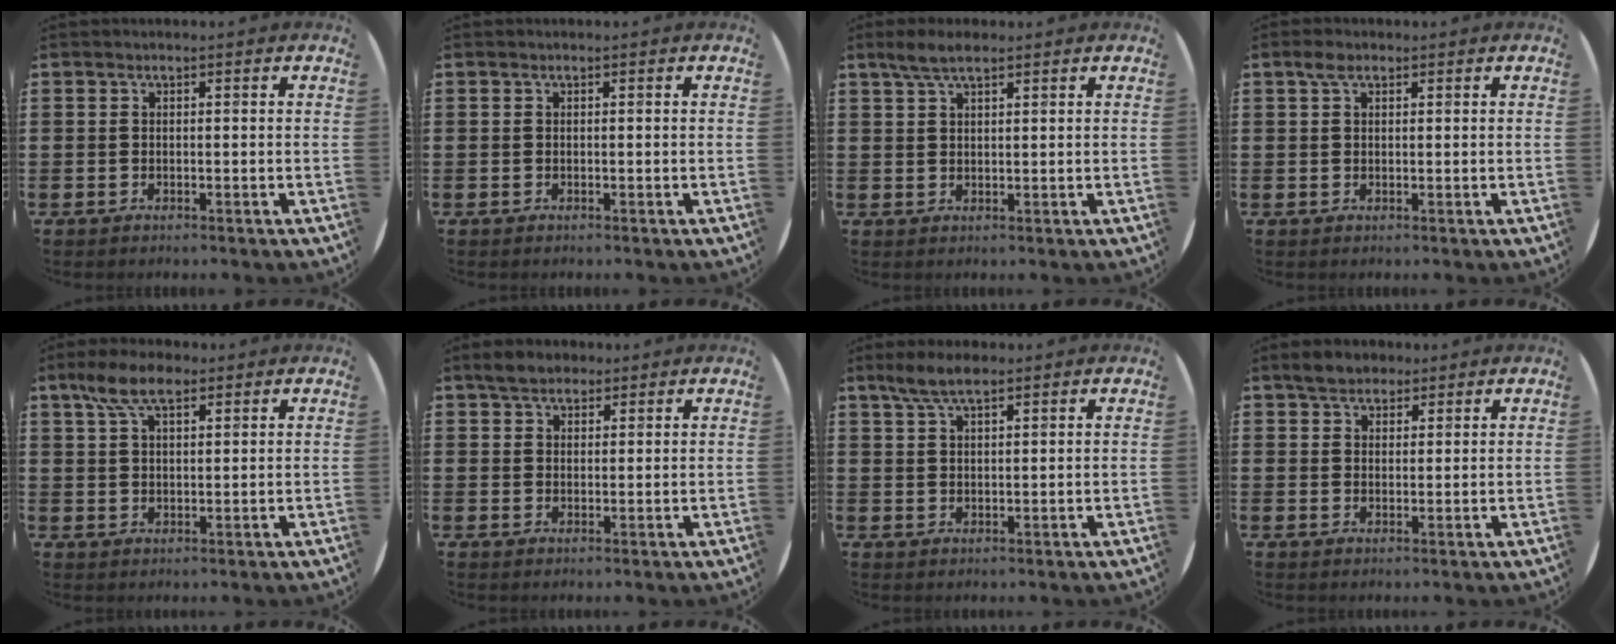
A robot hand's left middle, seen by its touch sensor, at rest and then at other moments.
{"total": 0.0}
{"total": 3.4, "force": [2.5, 0.9, 2.1], "torque": [-0.045, 0.005, 0.045]}
{"total": 1.9, "force": [1.1, 1.0, 1.1], "torque": [-0.017, 0.003, 0.018]}
{"total": 6.6, "force": [4.4, 2.7, 4.0], "torque": [-0.081, 0.002, 0.079]}
{"total": 3.0, "force": [2.6, 1.4, 0.5], "torque": [-0.008, 0.004, 0.049]}
{"total": 4.5, "force": [3.4, 1.2, 2.6], "torque": [-0.057, 0.002, 0.062]}
{"total": 3.1, "force": [2.7, 1.5, 0.4], "torque": [-0.006, 0.006, 0.050]}